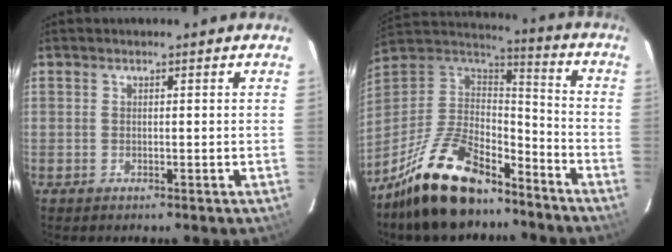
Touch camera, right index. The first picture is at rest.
{"total": 23.2, "force": [-16.6, 9.5, 13.0], "torque": [-0.270, 0.000, -0.279]}